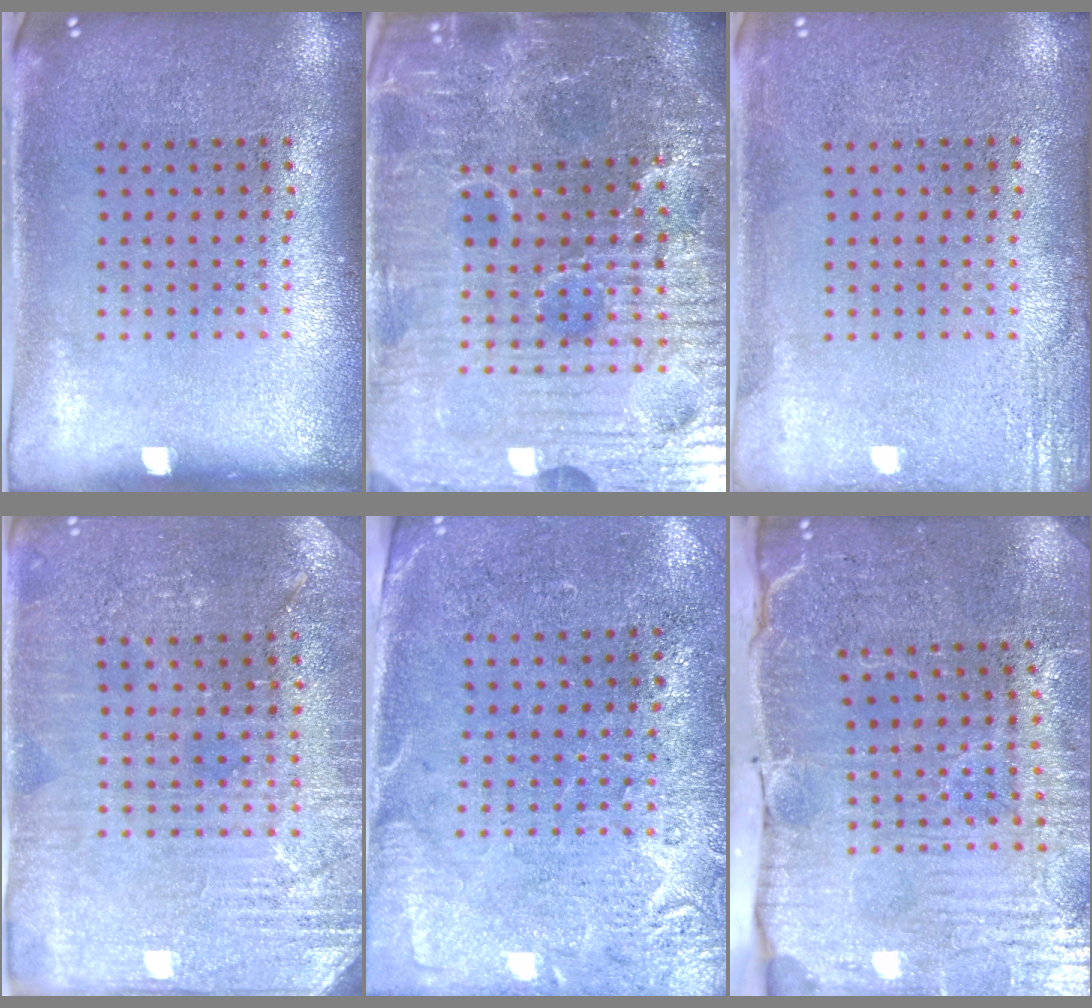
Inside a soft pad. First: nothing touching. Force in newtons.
{"total": 7.0, "press": 6.3, "slide": 3.1}
{"total": 2.2, "press": 2.2, "slide": 0.4}
{"total": 2.9, "press": 2.9, "slide": 0.4}
{"total": 2.7, "press": 2.3, "slide": 1.4}
{"total": 4.0, "press": 3.9, "slide": 1.0}